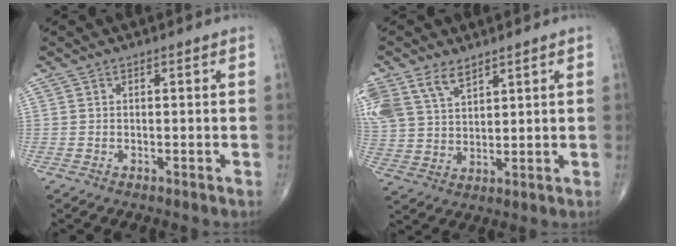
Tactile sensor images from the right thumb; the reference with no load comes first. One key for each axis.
{"total": 12.6, "fx": 7.4, "fy": 7.4, "fz": 7.0, "tx": -0.158, "ty": -0.005, "tz": 0.154}